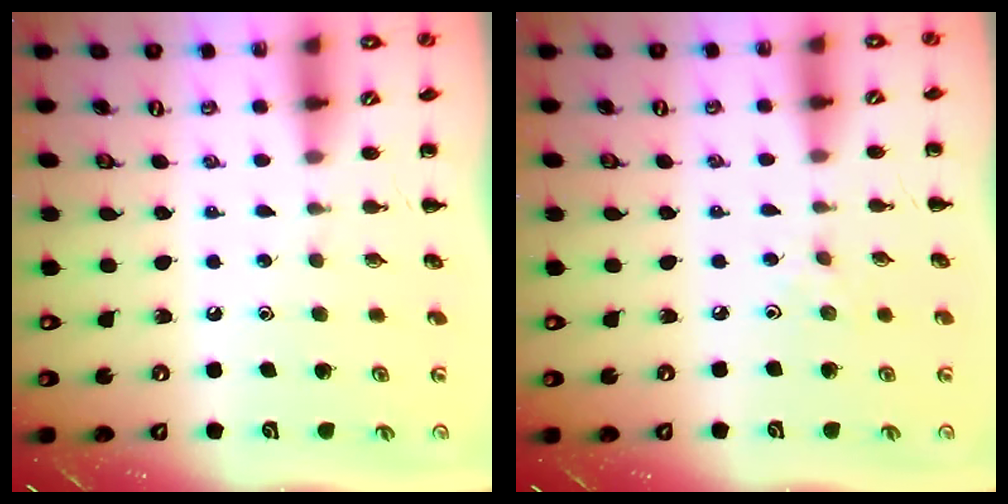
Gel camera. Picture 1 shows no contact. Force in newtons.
{"total": 2.5, "press": 2.3, "slide": 1.0}